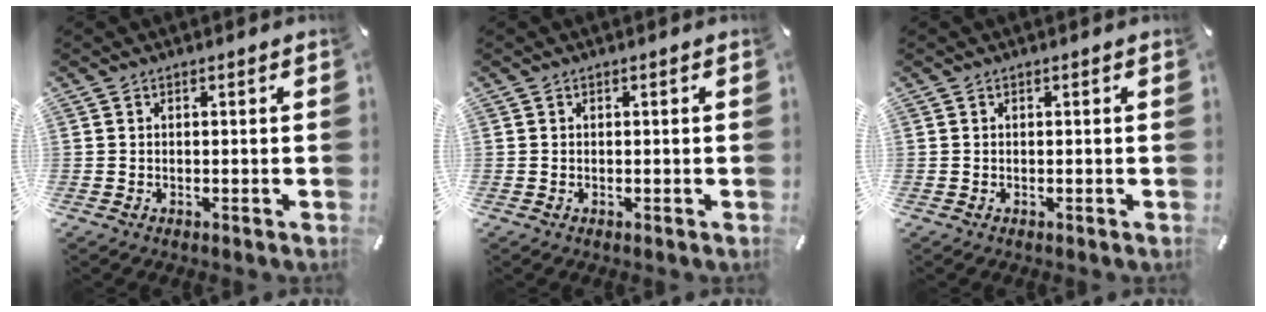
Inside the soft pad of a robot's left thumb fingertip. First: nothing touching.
{"total": 0.0}
{"total": 0.0}